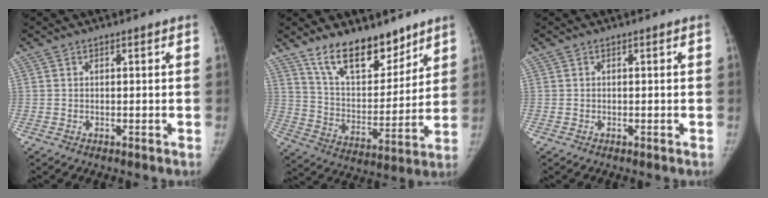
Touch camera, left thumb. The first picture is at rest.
{"total": 16.0, "force": [11.8, 7.2, 7.9], "torque": [-0.082, -0.082, 0.212]}
{"total": 0.0}